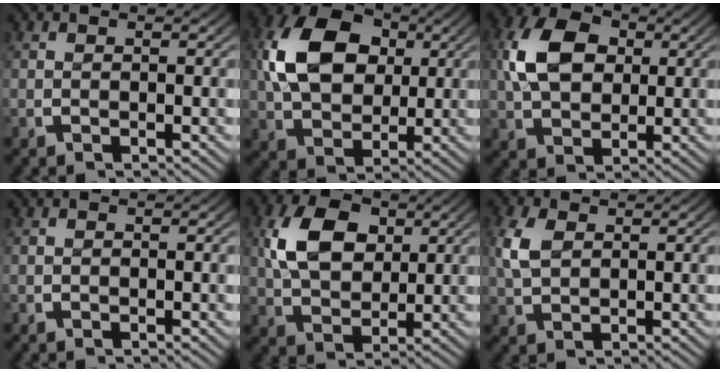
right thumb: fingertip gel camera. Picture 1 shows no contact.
{"total": 12.5, "force": [2.4, 8.8, 8.6], "torque": [-0.189, -0.021, 0.054]}
{"total": 8.6, "force": [1.7, 5.8, 6.1], "torque": [-0.129, -0.013, 0.040]}
{"total": 0.0}
{"total": 8.3, "force": [1.8, 5.5, 6.0], "torque": [-0.125, -0.017, 0.043]}
{"total": 3.1, "force": [1.2, 1.8, 2.2], "torque": [-0.055, 0.002, 0.031]}